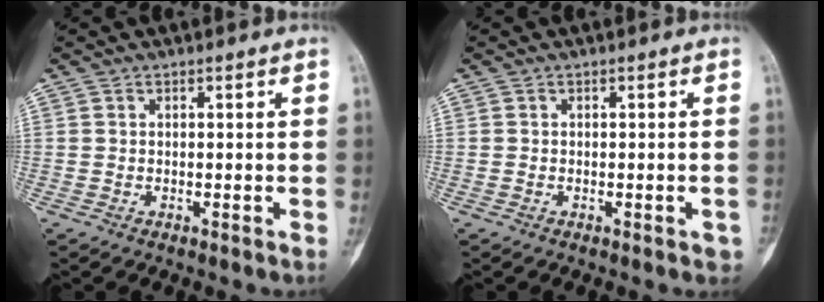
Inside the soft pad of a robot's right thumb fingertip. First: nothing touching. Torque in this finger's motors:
{"motor_torque": [0.85, 0.29, 0.50, -0.34, 0.09]}